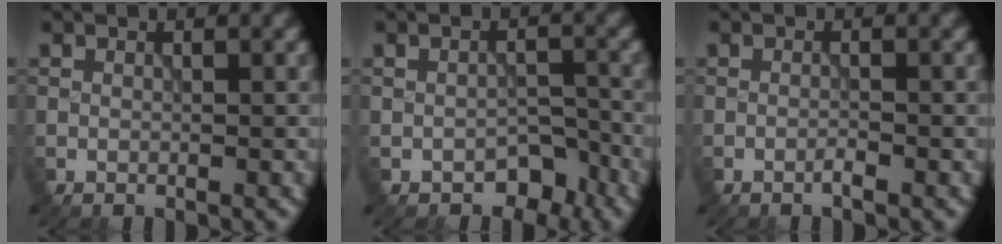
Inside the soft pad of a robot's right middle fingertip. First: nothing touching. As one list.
[{"total": 2.9, "force": [-2.0, 1.7, 1.1], "torque": [-0.005, -0.001, -0.025]}, {"total": 0.7, "force": [-0.5, 0.0, 0.5], "torque": [-0.009, 0.003, -0.012]}]